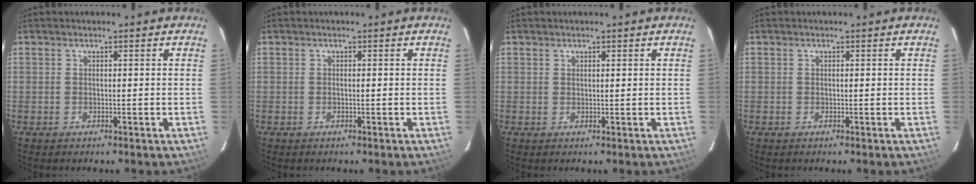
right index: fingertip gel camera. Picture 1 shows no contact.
{"total": 0.0}
{"total": 0.7, "force": [0.6, 0.1, 0.3], "torque": [-0.007, 0.001, 0.011]}
{"total": 0.0}